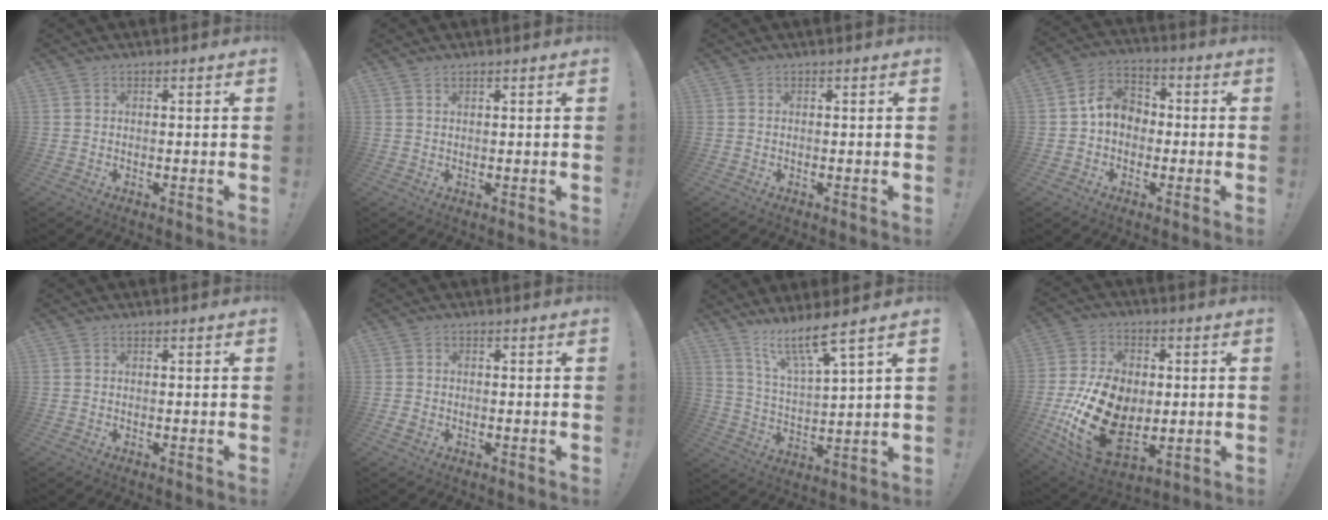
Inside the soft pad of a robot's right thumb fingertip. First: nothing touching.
{"total": 0.7, "force": [0.7, 0.1, 0.3], "torque": [-0.002, -0.002, 0.011]}
{"total": 0.0}
{"total": 10.3, "force": [0.5, 8.2, 6.1], "torque": [-0.104, 0.019, 0.014]}
{"total": 0.0}
{"total": 1.6, "force": [-0.7, 1.1, 0.9], "torque": [-0.018, 0.007, -0.011]}
{"total": 11.1, "force": [8.6, 0.7, 7.0], "torque": [-0.128, -0.050, 0.142]}
{"total": 22.4, "force": [-3.4, 15.3, 16.0], "torque": [-0.301, 0.016, -0.042]}